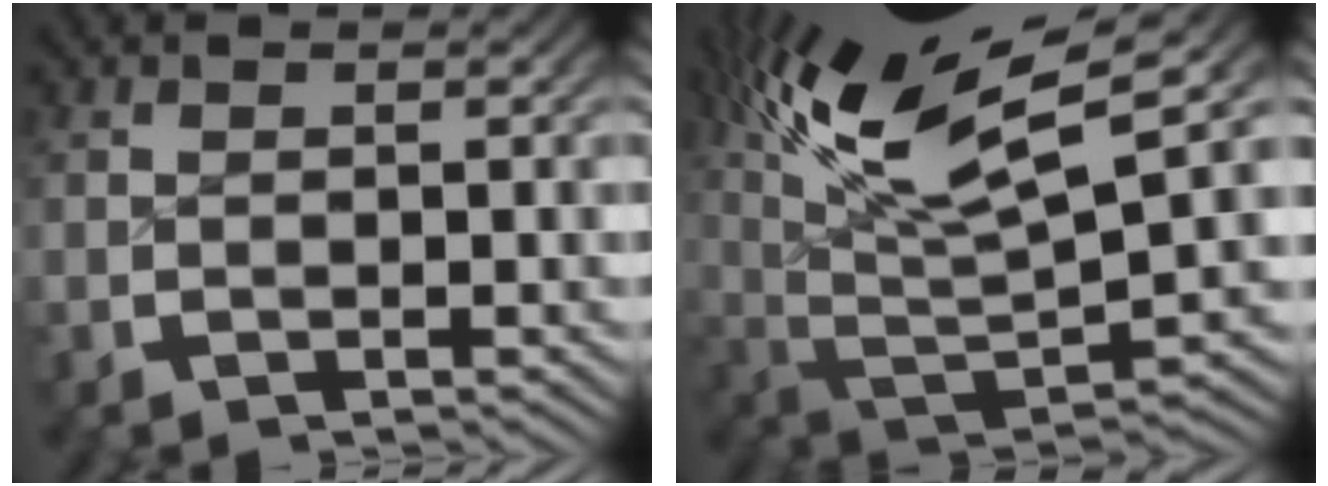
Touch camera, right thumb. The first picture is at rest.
{"total": 15.7, "force": [4.8, 8.3, 12.5], "torque": [-0.249, -0.019, 0.089]}